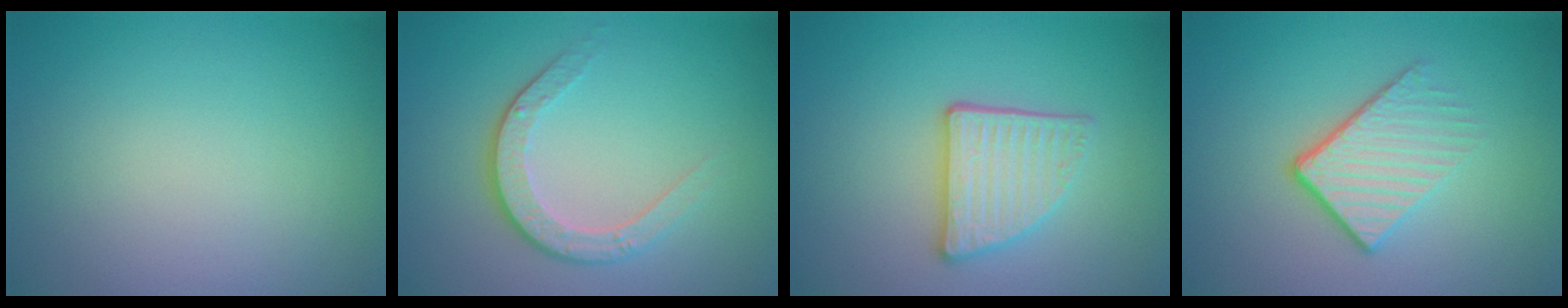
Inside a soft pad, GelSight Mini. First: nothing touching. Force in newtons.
{"total": 3.4, "press": 2.6, "slide": 2.3}
{"total": 3.5, "press": 3.0, "slide": 1.7}
{"total": 3.9, "press": 2.6, "slide": 2.9}